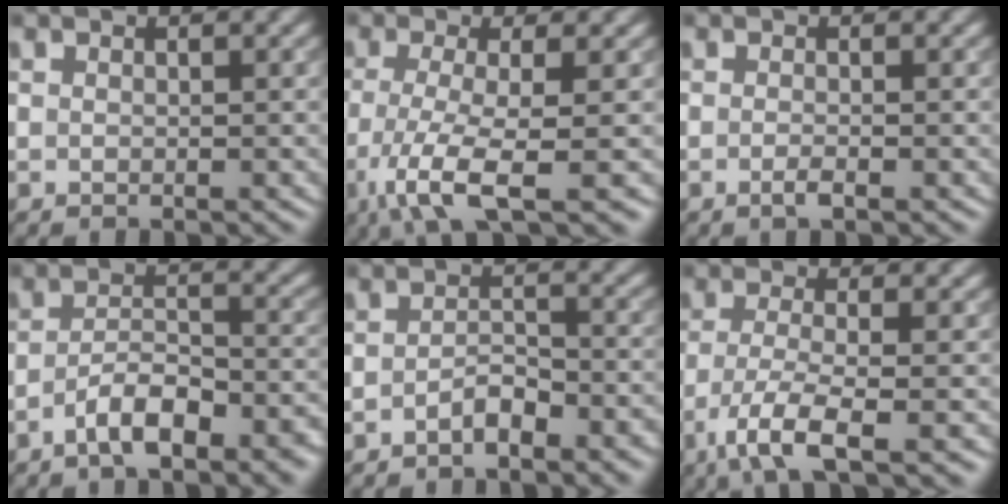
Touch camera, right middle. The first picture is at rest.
{"total": 7.0, "force": [-2.6, 1.7, 6.2], "torque": [-0.116, -0.015, -0.053]}
{"total": 1.1, "force": [-0.5, 0.3, 1.0], "torque": [-0.016, -0.002, -0.012]}
{"total": 5.1, "force": [-2.9, 1.8, 3.8], "torque": [-0.064, 0.002, -0.051]}
{"total": 2.5, "force": [-1.6, 0.9, 1.6], "torque": [-0.027, 0.008, -0.029]}
{"total": 5.1, "force": [-2.3, 1.2, 4.4], "torque": [-0.085, -0.012, -0.050]}